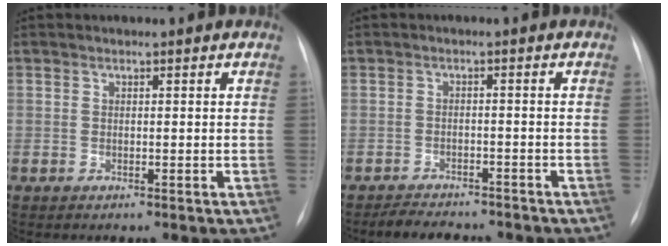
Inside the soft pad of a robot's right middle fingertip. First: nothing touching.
{"total": 7.2, "force": [-6.5, 1.9, 2.4], "torque": [-0.041, -0.008, -0.089]}